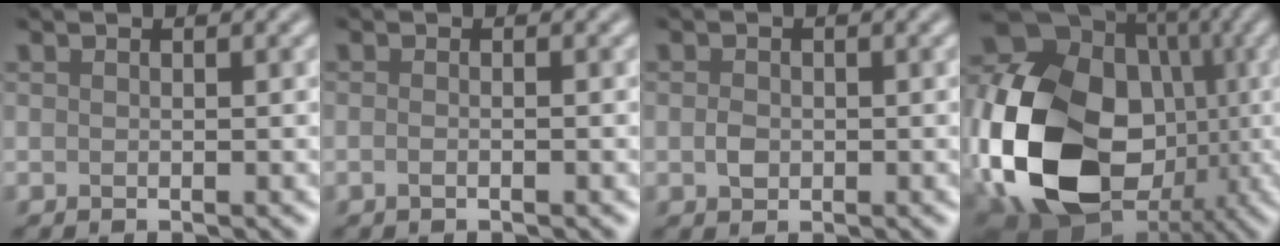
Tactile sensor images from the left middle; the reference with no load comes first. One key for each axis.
{"total": 0.7, "fx": -0.4, "fy": 0.1, "fz": 0.6, "tx": -0.011, "ty": -0.001, "tz": -0.007}
{"total": 1.1, "fx": -0.2, "fy": 0.9, "fz": 0.6, "tx": -0.016, "ty": 0.002, "tz": -0.008}
{"total": 19.3, "fx": -3.3, "fy": 14.4, "fz": 12.4, "tx": -0.278, "ty": -0.018, "tz": -0.060}